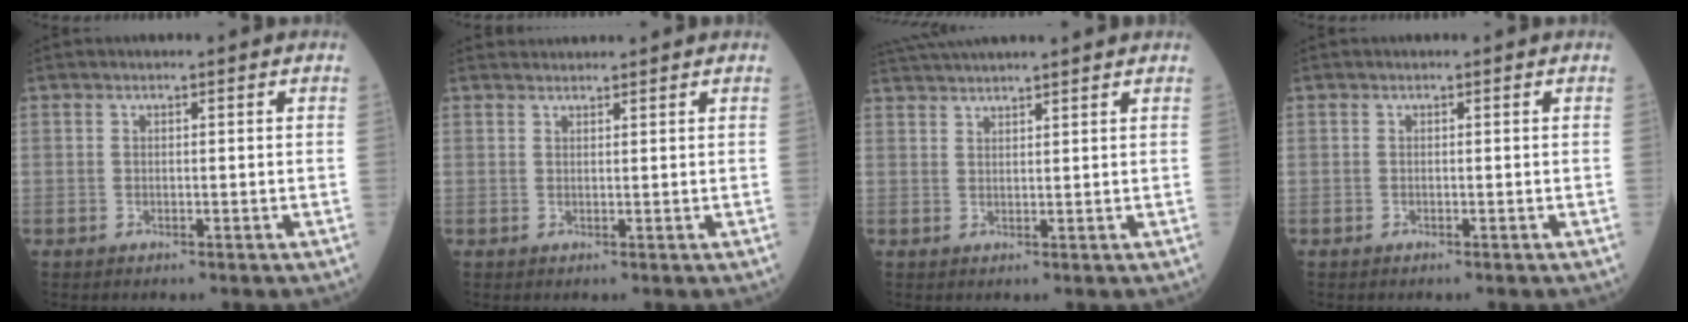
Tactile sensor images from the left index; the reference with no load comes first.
{"total": 2.2, "force": [2.2, 0.0, 0.0], "torque": [-0.004, 0.024, 0.041]}
{"total": 10.4, "force": [9.5, 0.0, 4.2], "torque": [-0.078, 0.033, 0.141]}
{"total": 0.0}